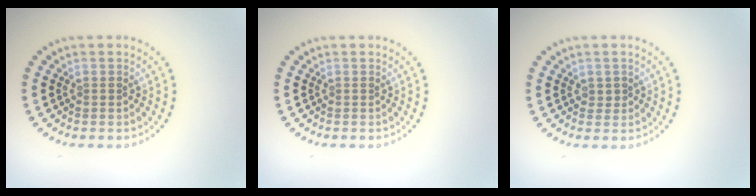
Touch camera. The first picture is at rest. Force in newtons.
{"total": 0.0}
{"total": 0.5, "press": 0.5, "slide": 0.2}